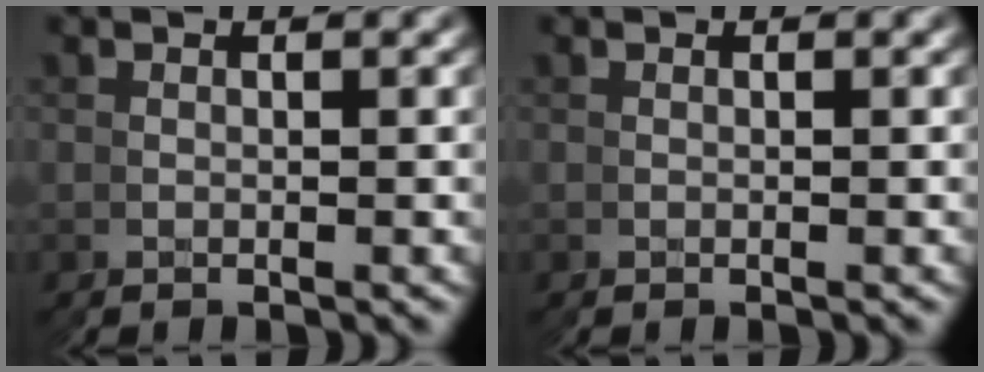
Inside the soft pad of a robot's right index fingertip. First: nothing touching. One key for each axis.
{"total": 0.0}